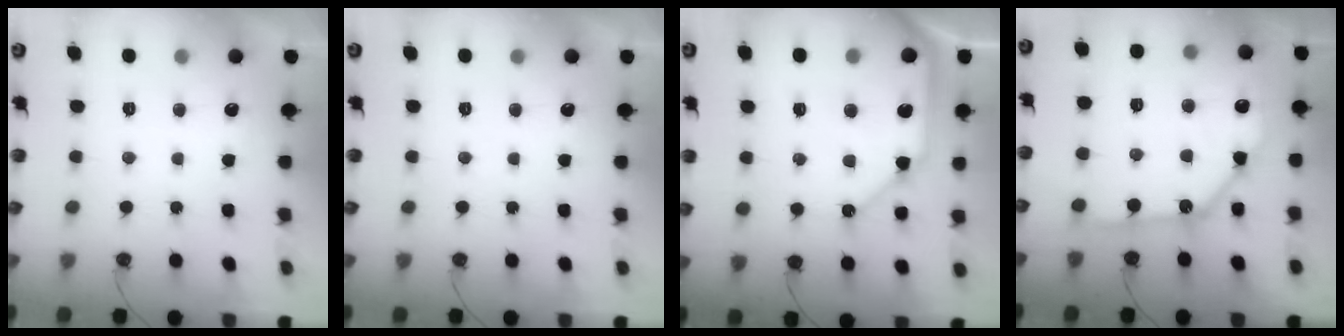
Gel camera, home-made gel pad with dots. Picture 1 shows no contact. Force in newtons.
{"total": 0.0}
{"total": 14.3, "press": 14.2, "slide": 1.7}
{"total": 16.1, "press": 16.0, "slide": 2.0}